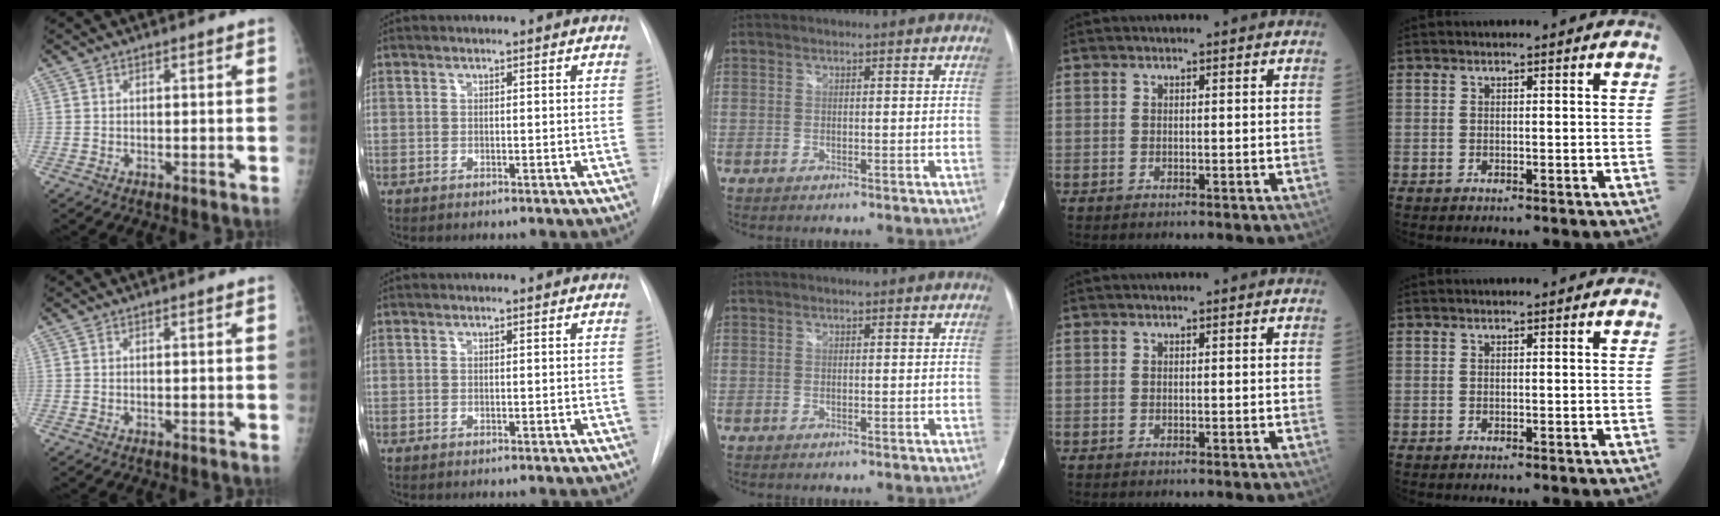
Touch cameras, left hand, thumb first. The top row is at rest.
{}